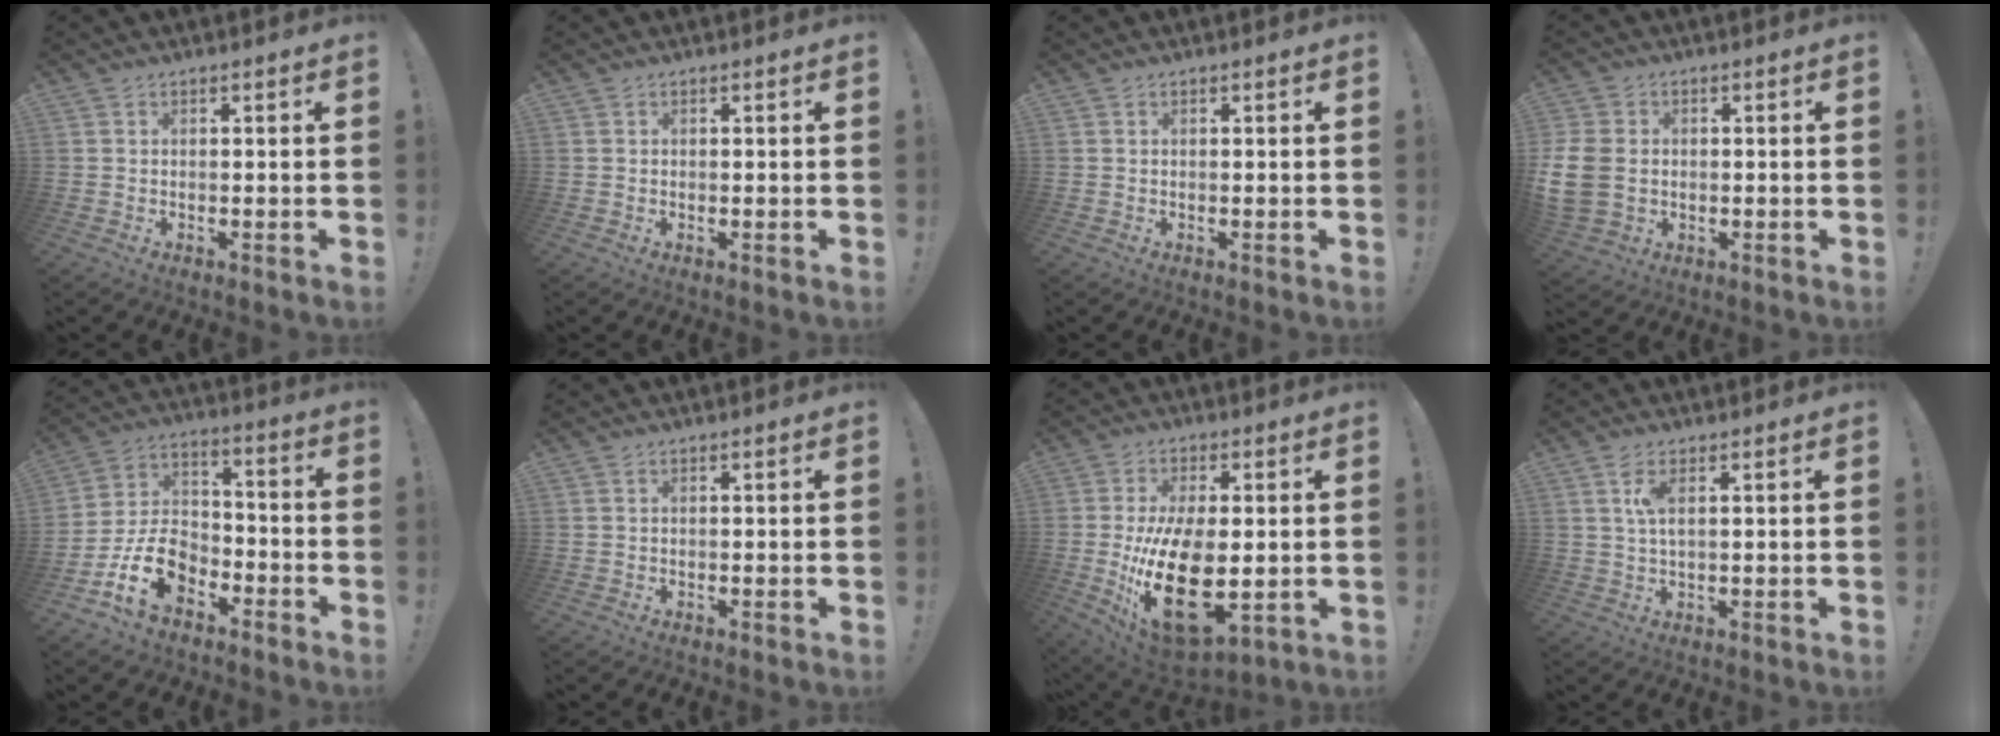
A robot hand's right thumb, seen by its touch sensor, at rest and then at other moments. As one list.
[{"total": 0.0}, {"total": 0.0}, {"total": 9.5, "force": [0.0, 7.4, 5.9], "torque": [-0.131, -0.002, 0.005]}, {"total": 14.7, "force": [-8.1, 9.5, 7.8], "torque": [-0.140, 0.059, -0.141]}, {"total": 0.0}, {"total": 22.5, "force": [-2.5, 12.2, 18.8], "torque": [-0.340, -0.020, -0.026]}, {"total": 4.7, "force": [1.6, 1.5, 4.2], "torque": [-0.074, -0.001, 0.025]}]